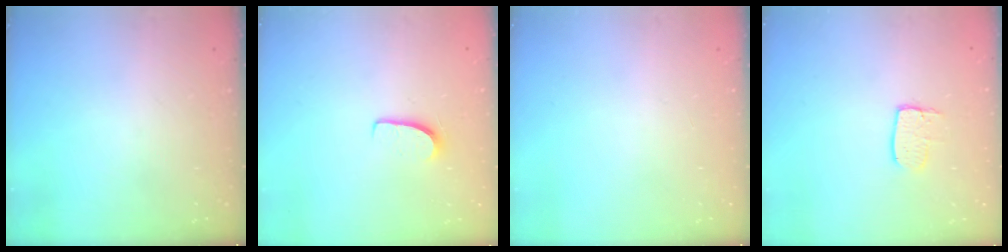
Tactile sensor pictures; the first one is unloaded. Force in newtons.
{"total": 5.8, "press": 5.8, "slide": 0.5}
{"total": 0.0}
{"total": 6.8, "press": 6.8, "slide": 0.4}